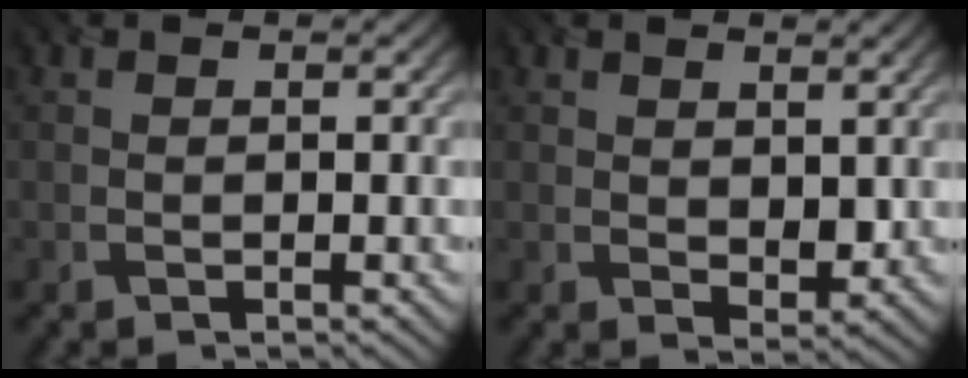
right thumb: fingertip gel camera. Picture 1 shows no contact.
{"total": 2.7, "force": [1.3, 1.6, 1.7], "torque": [-0.035, -0.008, 0.029]}